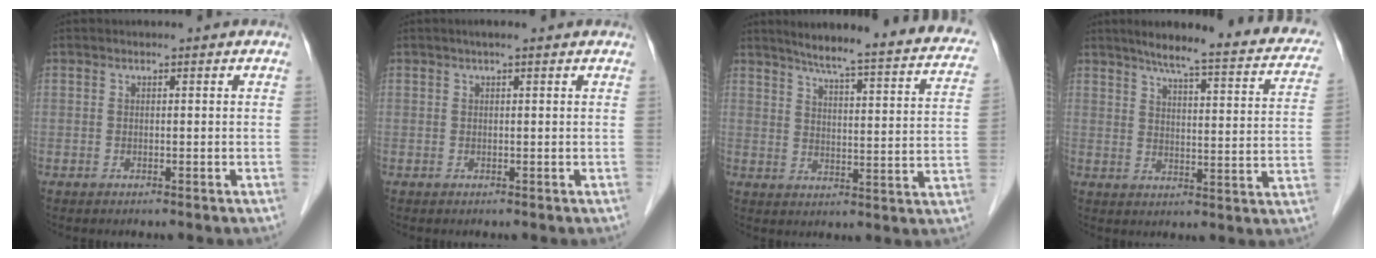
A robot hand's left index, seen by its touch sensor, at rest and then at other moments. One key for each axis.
{"total": 2.2, "fx": 1.7, "fy": 0.1, "fz": 1.4, "tx": -0.018, "ty": 0.022, "tz": 0.022}
{"total": 22.1, "fx": 18.8, "fy": 2.3, "fz": 11.4, "tx": -0.153, "ty": -0.022, "tz": 0.225}
{"total": 19.8, "fx": 16.2, "fy": 2.9, "fz": 10.9, "tx": -0.140, "ty": -0.002, "tz": 0.195}